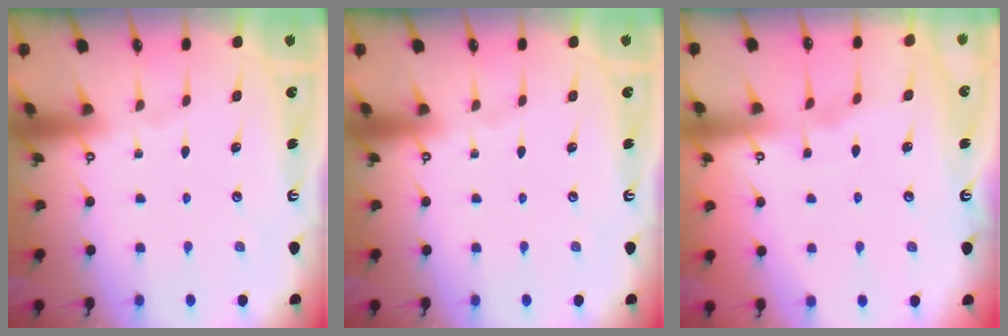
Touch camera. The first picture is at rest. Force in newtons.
{"total": 0.0}
{"total": 3.2, "press": 3.1, "slide": 0.4}